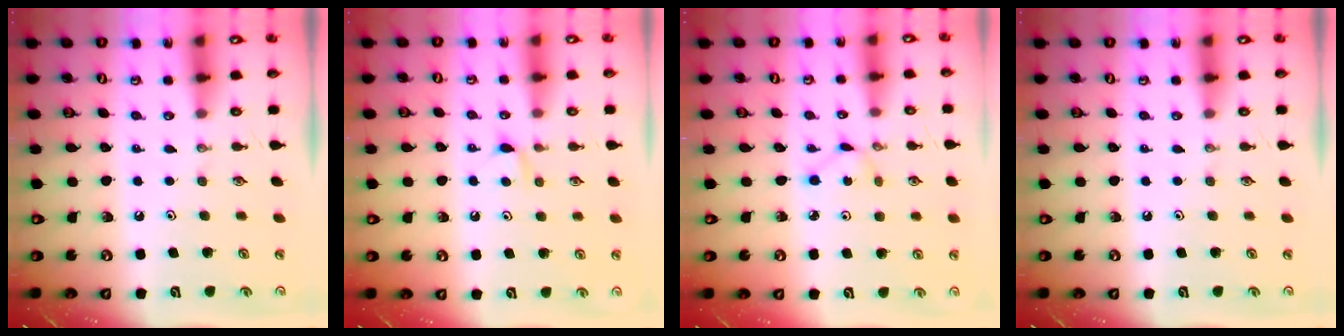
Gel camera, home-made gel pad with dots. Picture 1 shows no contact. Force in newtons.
{"total": 4.7, "press": 4.7, "slide": 0.5}
{"total": 1.8, "press": 1.7, "slide": 0.2}
{"total": 0.0}